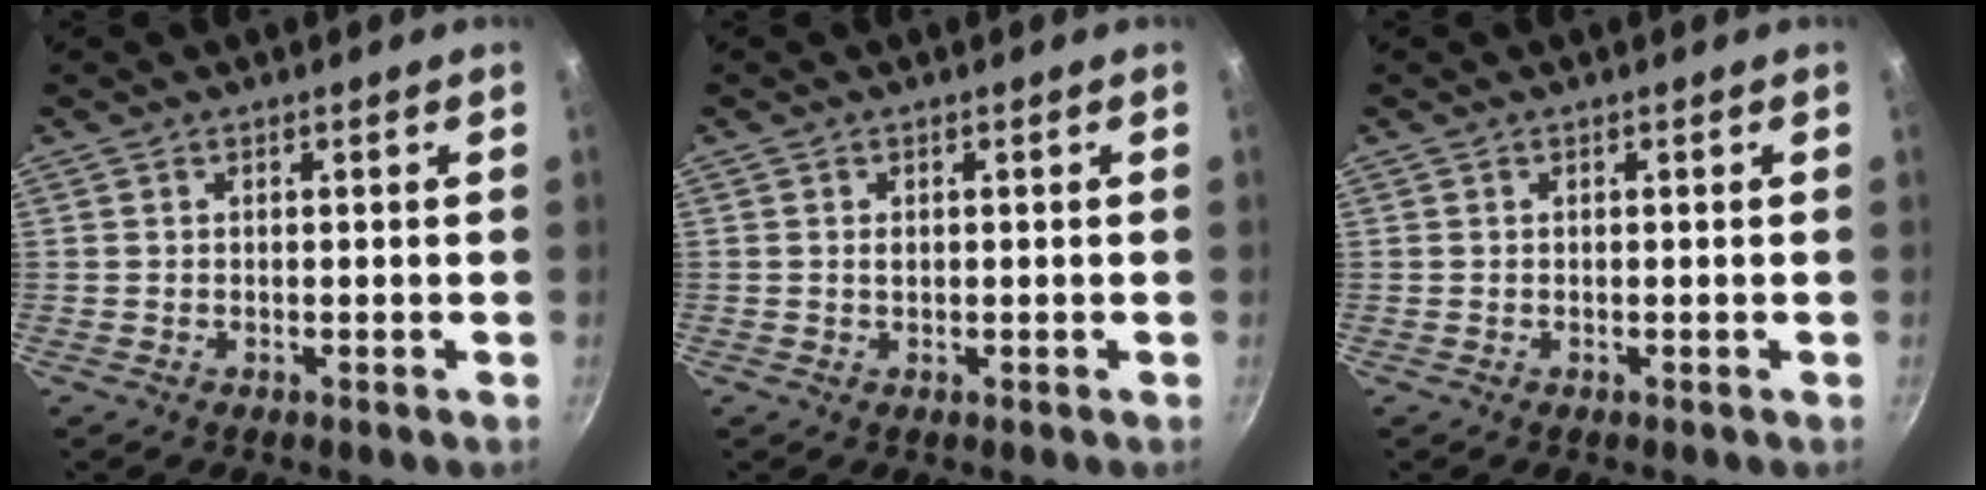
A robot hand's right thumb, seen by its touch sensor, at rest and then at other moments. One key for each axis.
{"total": 0.9, "fx": 0.1, "fy": 0.7, "fz": 0.5, "tx": -0.007, "ty": -0.001, "tz": 0.002}
{"total": 0.0}